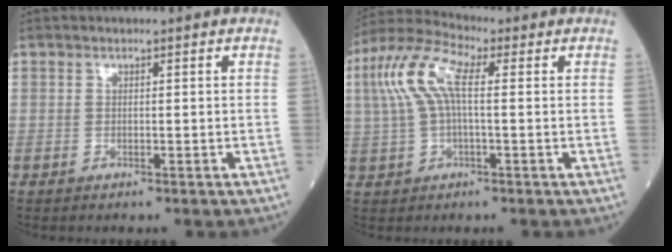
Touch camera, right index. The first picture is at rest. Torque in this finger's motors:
{"motor_torque": [1.52, 0.62, 0.33, 0.21]}